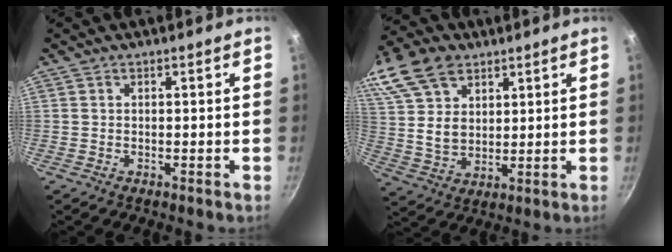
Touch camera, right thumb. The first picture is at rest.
{"total": 18.3, "force": [10.0, 12.0, 9.6], "torque": [-0.197, -0.002, 0.195]}